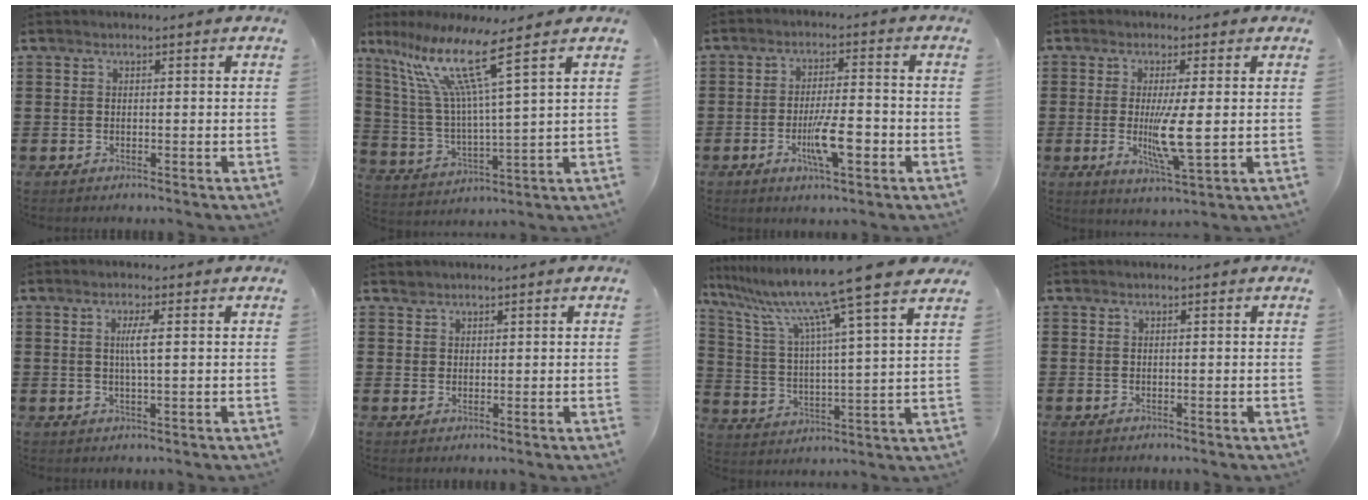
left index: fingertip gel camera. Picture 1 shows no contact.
{"total": 12.6, "force": [8.0, 0.5, 9.7], "torque": [-0.218, -0.039, 0.128]}
{"total": 8.2, "force": [-2.6, 2.3, 7.4], "torque": [-0.130, -0.007, -0.048]}
{"total": 6.9, "force": [-0.2, 0.8, 6.9], "torque": [-0.129, -0.013, -0.004]}
{"total": 3.0, "force": [0.5, 0.2, 2.9], "torque": [-0.060, -0.002, 0.006]}
{"total": 1.7, "force": [1.3, 1.1, -0.1], "torque": [-0.002, 0.002, 0.027]}
{"total": 12.3, "force": [10.2, -0.6, 6.8], "torque": [-0.164, -0.063, 0.162]}
{"total": 0.0}